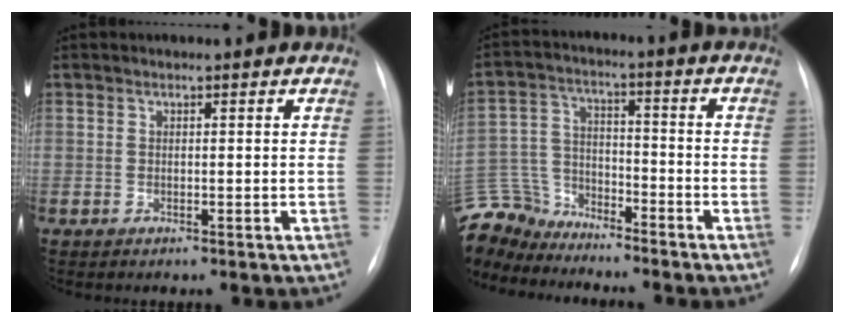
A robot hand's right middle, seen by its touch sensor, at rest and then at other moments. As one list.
[{"total": 12.3, "force": [-11.7, 3.5, 1.4], "torque": [-0.040, 0.023, -0.223]}]